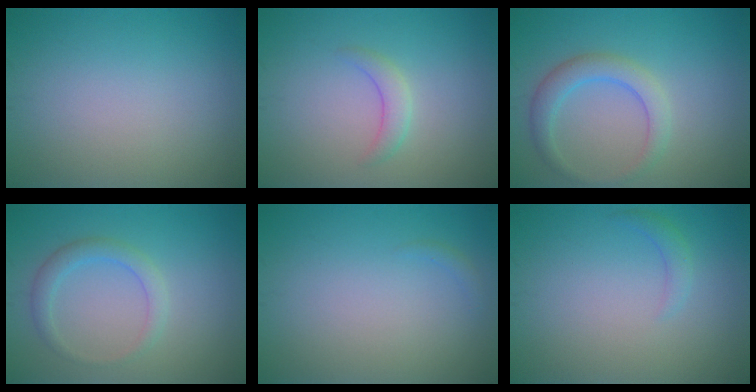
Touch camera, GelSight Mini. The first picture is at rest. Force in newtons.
{"total": 1.7, "press": 1.7, "slide": 0.0}
{"total": 3.1, "press": 3.1, "slide": 0.2}
{"total": 2.2, "press": 2.2, "slide": 0.1}
{"total": 0.5, "press": 0.5, "slide": 0.1}
{"total": 1.3, "press": 1.3, "slide": 0.1}